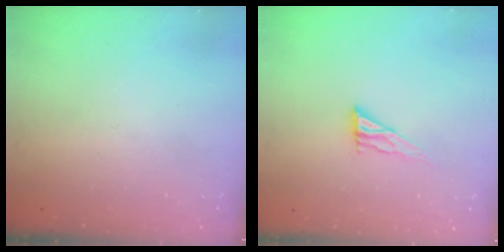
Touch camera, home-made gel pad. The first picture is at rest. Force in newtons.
{"total": 7.5, "press": 7.5, "slide": 0.3}